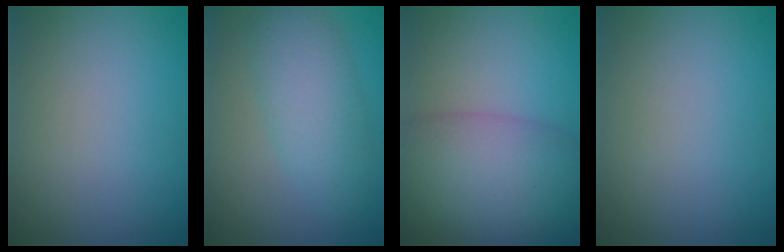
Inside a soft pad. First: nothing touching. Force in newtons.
{"total": 4.5, "press": 4.5, "slide": 0.2}
{"total": 7.5, "press": 7.5, "slide": 0.4}
{"total": 0.0}